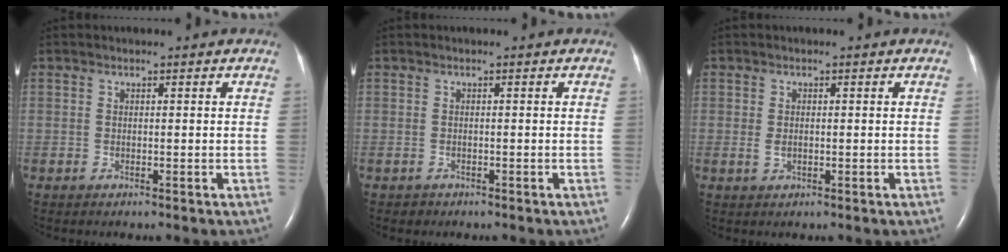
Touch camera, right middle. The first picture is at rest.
{"total": 0.7, "force": [-0.5, 0.5, -0.1], "torque": [-0.005, 0.002, -0.009]}
{"total": 1.5, "force": [-0.2, 0.9, 1.1], "torque": [-0.024, -0.001, -0.001]}